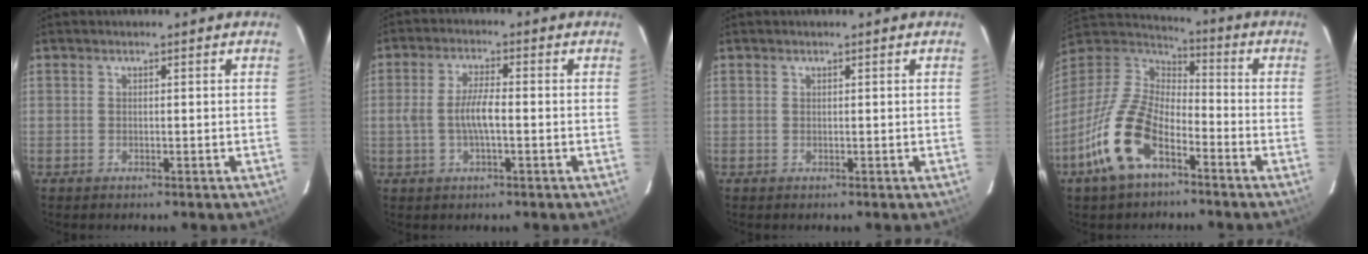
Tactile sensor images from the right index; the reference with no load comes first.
{"total": 5.3, "force": [-0.9, 1.3, 5.1], "torque": [-0.102, 0.005, -0.017]}
{"total": 0.0}
{"total": 16.9, "force": [-8.9, 8.0, 11.8], "torque": [-0.248, -0.014, -0.178]}